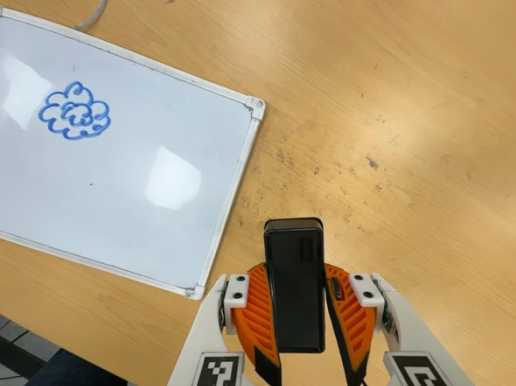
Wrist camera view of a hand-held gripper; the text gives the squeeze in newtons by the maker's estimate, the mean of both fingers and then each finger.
{"total": 9.6, "left": 8.2, "right": 11.0}